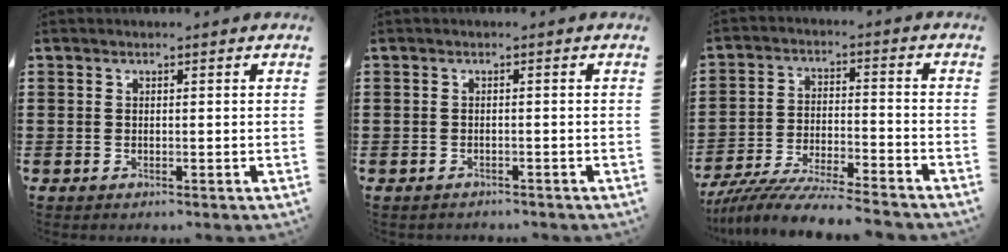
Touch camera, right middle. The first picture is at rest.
{"total": 0.7, "force": [-0.7, 0.2, 0.0], "torque": [-0.002, 0.001, -0.016]}
{"total": 7.8, "force": [-7.5, 0.0, 2.2], "torque": [-0.043, 0.000, -0.148]}